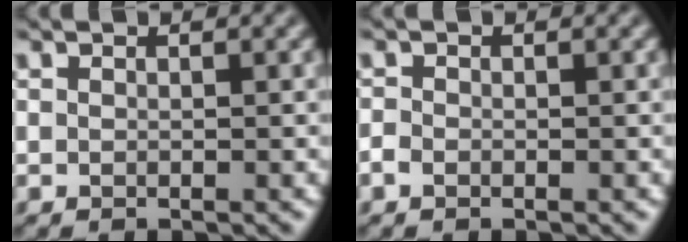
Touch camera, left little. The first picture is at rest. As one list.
[{"total": 1.0, "force": [-0.6, 0.7, 0.3], "torque": [-0.007, 0.000, -0.019]}]